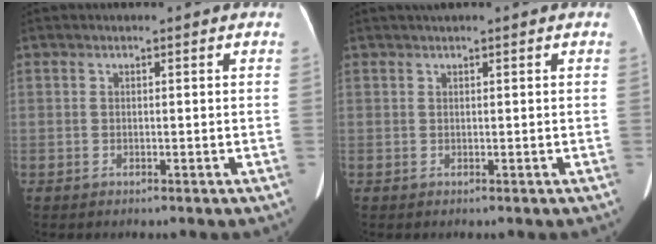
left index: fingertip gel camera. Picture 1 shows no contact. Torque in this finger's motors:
{"motor_torque": [0.21, -0.12, -0.01, 0.05]}